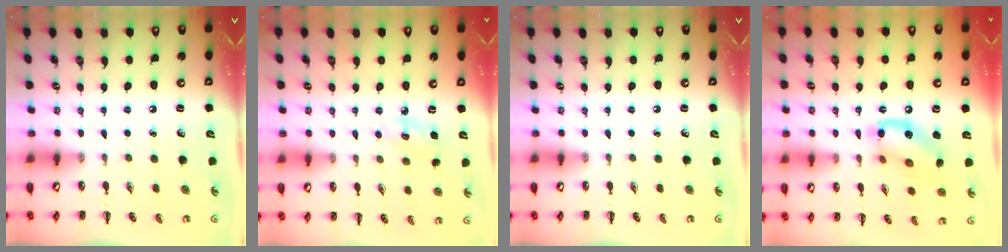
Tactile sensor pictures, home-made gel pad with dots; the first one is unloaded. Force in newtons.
{"total": 5.4, "press": 5.1, "slide": 1.6}
{"total": 0.0}
{"total": 13.9, "press": 13.8, "slide": 1.1}